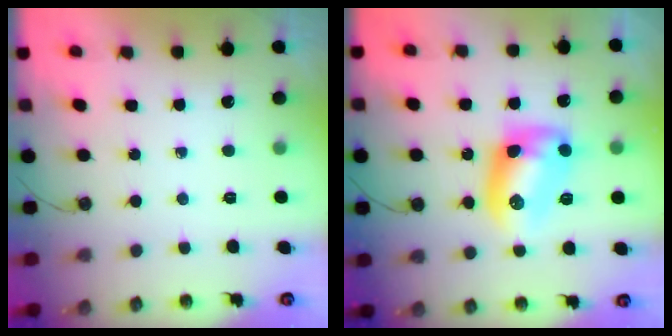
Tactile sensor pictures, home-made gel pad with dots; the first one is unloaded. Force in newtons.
{"total": 12.2, "press": 11.7, "slide": 3.6}